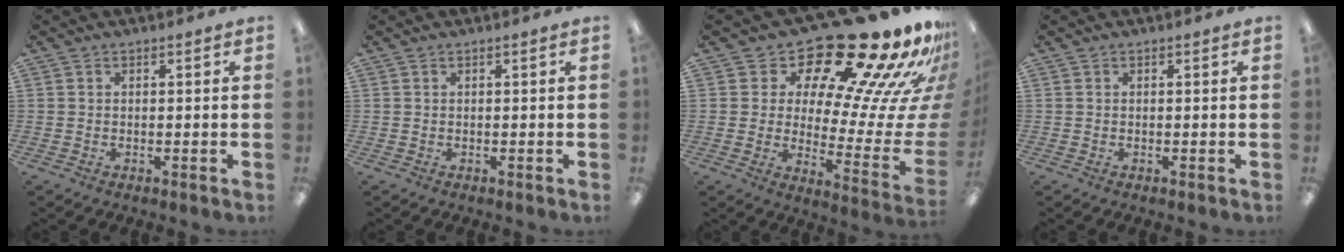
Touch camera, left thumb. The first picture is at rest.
{"total": 0.0}
{"total": 23.4, "force": [17.9, 6.1, 13.8], "torque": [-0.193, -0.153, 0.296]}
{"total": 0.0}